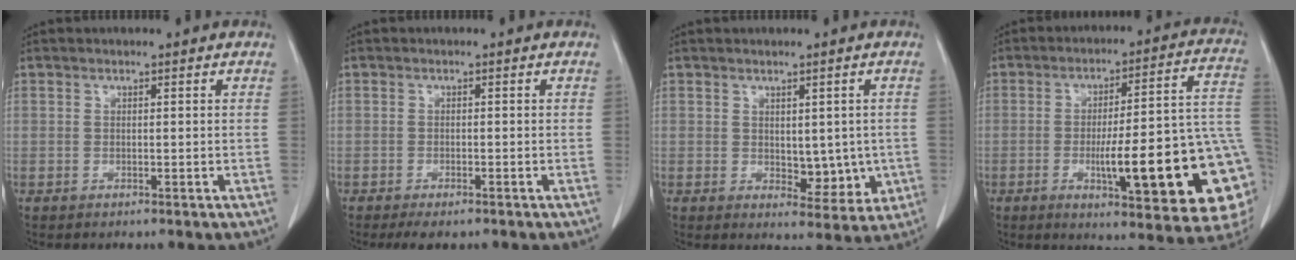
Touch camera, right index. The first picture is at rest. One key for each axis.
{"total": 3.0, "fx": -2.2, "fy": 1.0, "fz": 1.7, "tx": -0.028, "ty": -0.006, "tz": -0.031}
{"total": 5.6, "fx": -0.2, "fy": 3.2, "fz": 4.6, "tx": -0.044, "ty": -0.006, "tz": 0.013}
{"total": 22.4, "fx": -5.0, "fy": 3.4, "fz": 21.5, "tx": -0.207, "ty": 0.016, "tz": -0.058}